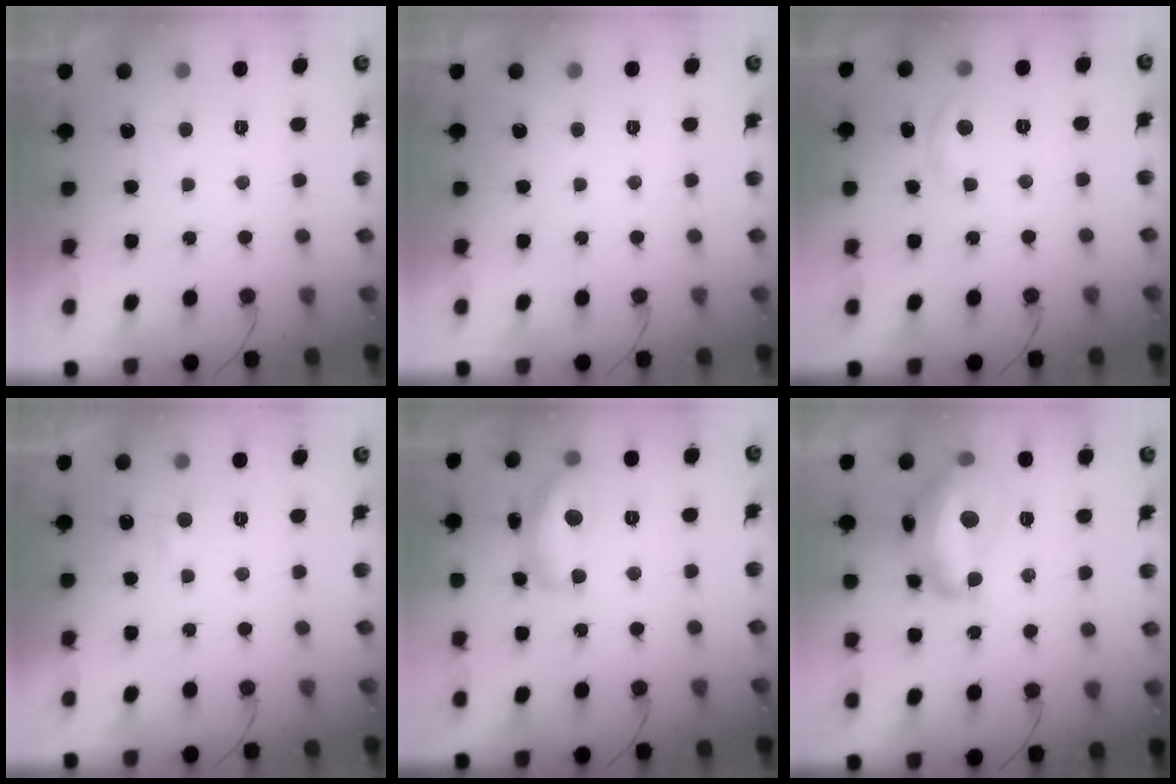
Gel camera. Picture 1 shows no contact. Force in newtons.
{"total": 0.0}
{"total": 4.8, "press": 4.7, "slide": 0.3}
{"total": 3.5, "press": 3.5, "slide": 0.4}
{"total": 13.1, "press": 13.1, "slide": 0.8}
{"total": 15.7, "press": 15.6, "slide": 1.1}